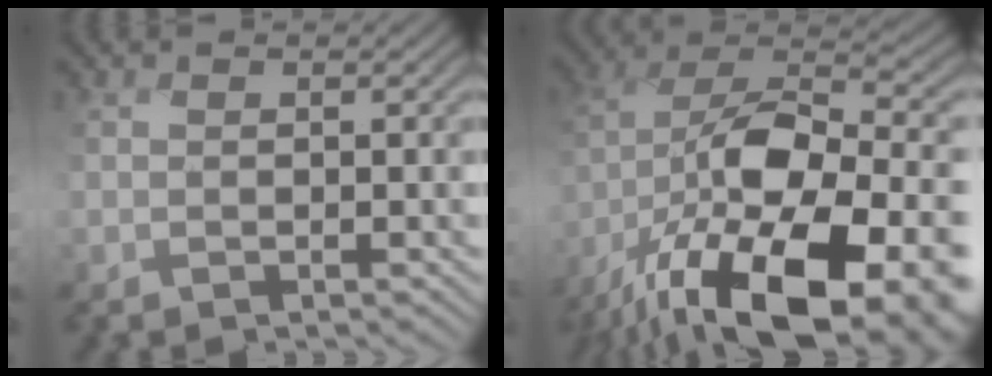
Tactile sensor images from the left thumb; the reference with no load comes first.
{"total": 20.9, "force": [-10.3, 9.2, 15.7], "torque": [-0.292, -0.017, -0.169]}